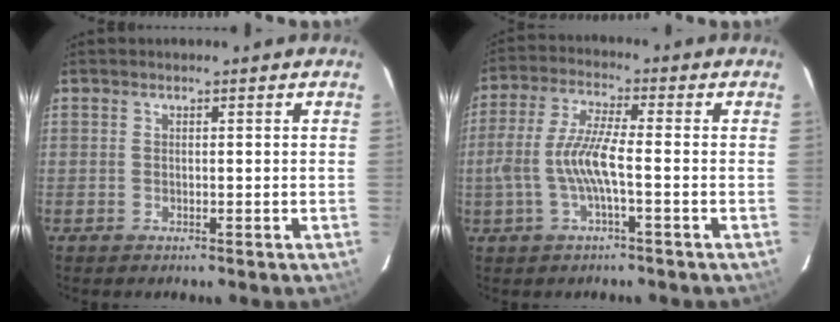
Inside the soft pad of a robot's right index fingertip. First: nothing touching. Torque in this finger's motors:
{"motor_torque": [0.80, -0.43, 0.58, 0.20]}